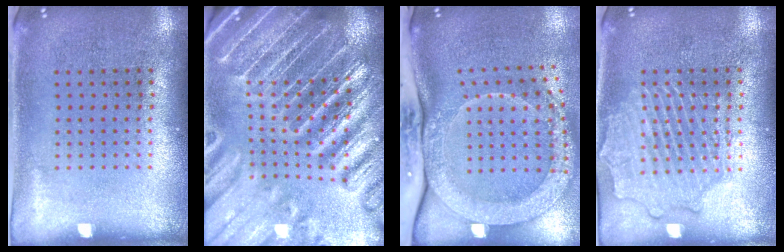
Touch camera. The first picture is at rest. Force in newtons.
{"total": 4.9, "press": 4.4, "slide": 2.3}
{"total": 3.0, "press": 2.2, "slide": 2.0}
{"total": 2.9, "press": 2.9, "slide": 0.3}